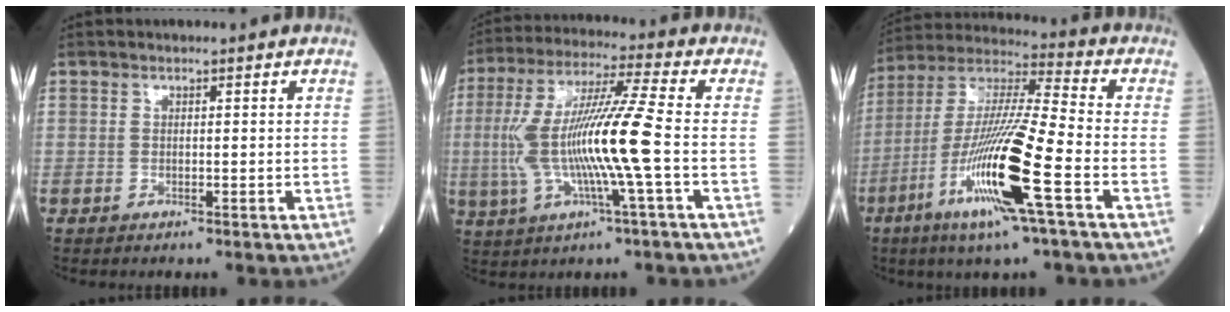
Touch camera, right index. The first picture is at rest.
{"total": 13.8, "force": [-1.5, -0.4, 13.7], "torque": [-0.279, 0.006, -0.031]}
{"total": 17.7, "force": [-6.6, 0.1, 16.4], "torque": [-0.338, -0.021, -0.128]}